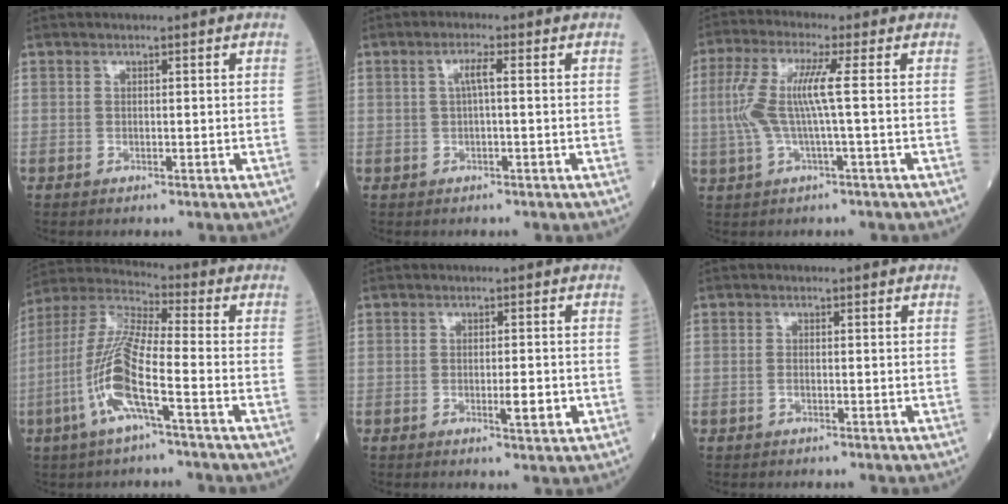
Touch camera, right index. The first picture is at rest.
{"total": 2.1, "force": [0.2, 0.2, 2.1], "torque": [-0.040, 0.005, 0.004]}
{"total": 7.6, "force": [0.3, 0.1, 7.6], "torque": [-0.173, 0.015, 0.001]}
{"total": 12.3, "force": [-4.1, 1.0, 11.5], "torque": [-0.252, 0.001, -0.089]}
{"total": 3.1, "force": [-0.8, 0.4, 3.0], "torque": [-0.043, -0.003, -0.012]}
{"total": 0.7, "force": [-0.2, 0.2, 0.6], "torque": [-0.014, 0.000, -0.004]}